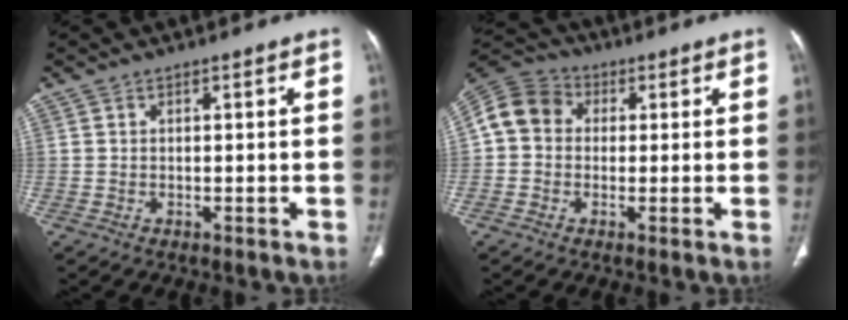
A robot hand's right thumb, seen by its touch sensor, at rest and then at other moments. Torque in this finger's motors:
{"motor_torque": [0.03, 0.03, 0.05, -0.07, 0.04]}